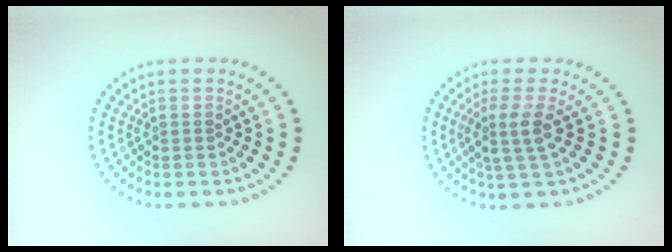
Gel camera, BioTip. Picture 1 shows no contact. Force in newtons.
{"total": 2.7, "press": 2.2, "slide": 1.6}